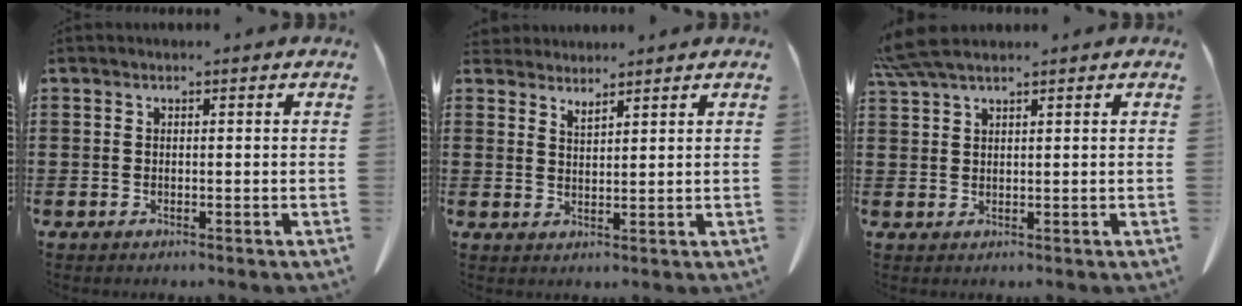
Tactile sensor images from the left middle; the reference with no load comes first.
{"total": 2.5, "force": [2.5, 0.1, 0.2], "torque": [-0.011, -0.006, 0.047]}
{"total": 4.4, "force": [3.5, 0.6, 2.5], "torque": [-0.059, -0.001, 0.067]}